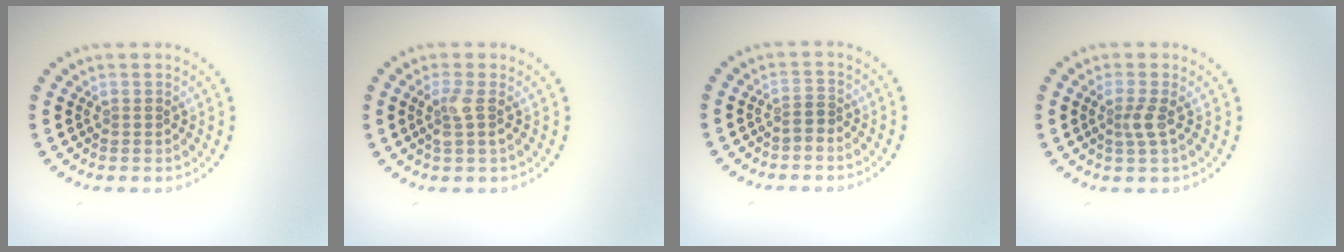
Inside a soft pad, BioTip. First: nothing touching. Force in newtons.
{"total": 1.8, "press": 1.4, "slide": 1.1}
{"total": 0.9, "press": 0.6, "slide": 0.6}
{"total": 1.6, "press": 1.2, "slide": 1.0}